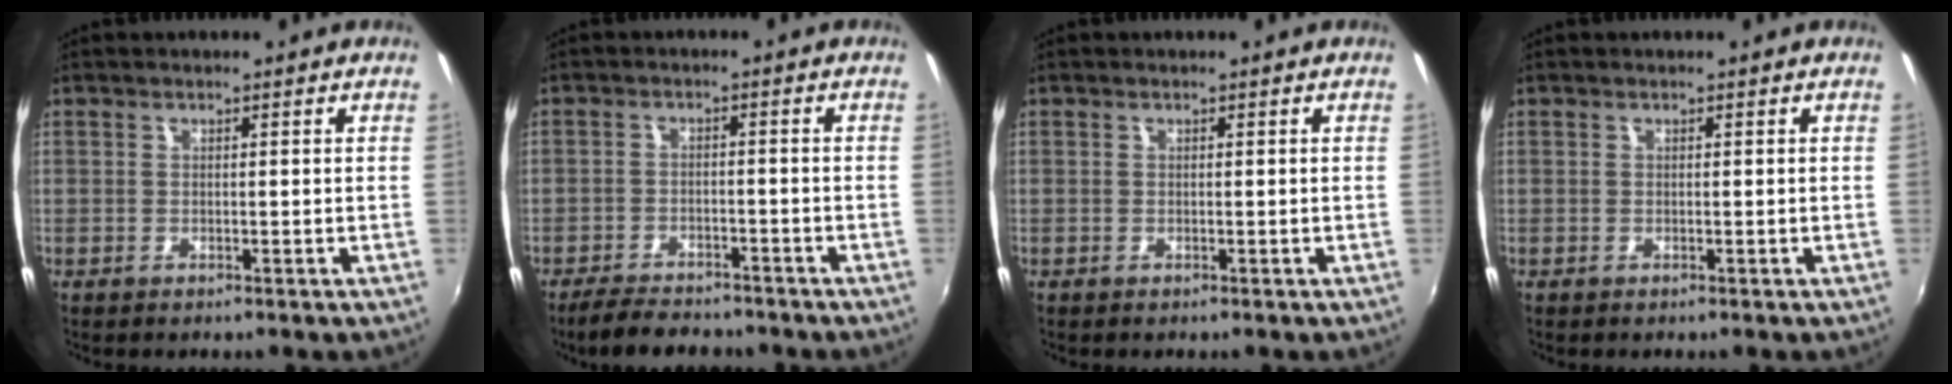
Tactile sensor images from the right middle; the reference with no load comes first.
{"total": 7.6, "force": [-6.5, 2.8, 2.7], "torque": [-0.076, -0.001, -0.102]}
{"total": 0.0}
{"total": 0.0}